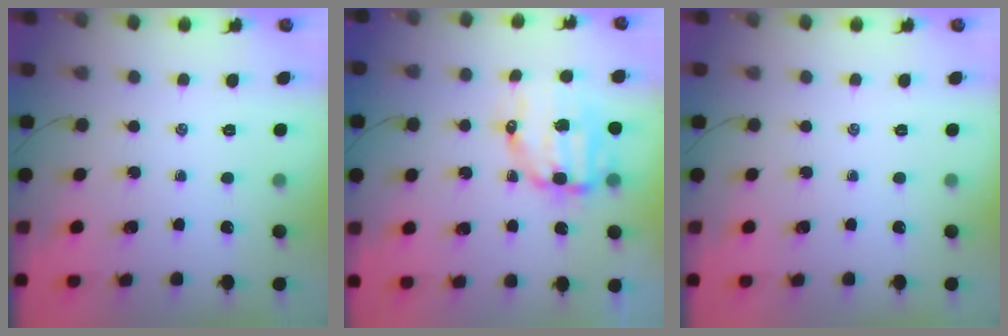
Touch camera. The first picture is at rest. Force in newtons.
{"total": 10.5, "press": 10.3, "slide": 2.1}
{"total": 0.0}